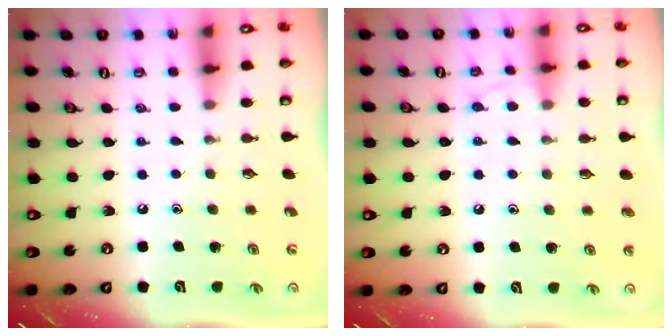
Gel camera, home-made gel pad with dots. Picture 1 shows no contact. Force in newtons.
{"total": 5.8, "press": 5.8, "slide": 0.6}